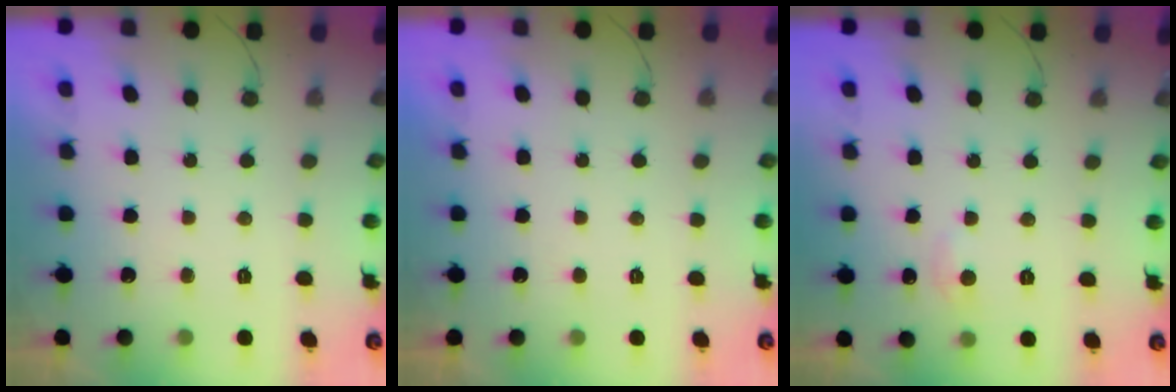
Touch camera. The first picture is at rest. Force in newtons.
{"total": 0.0}
{"total": 4.5, "press": 4.4, "slide": 0.6}